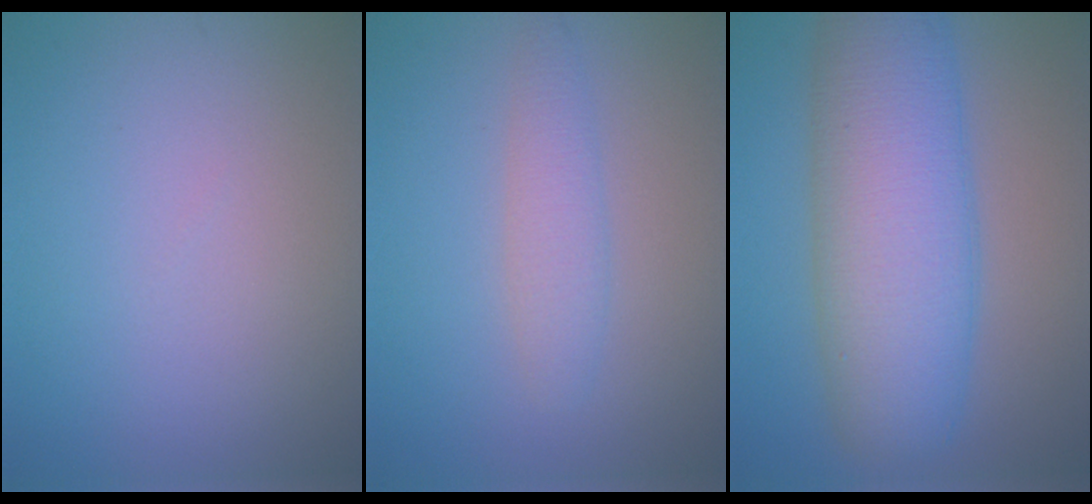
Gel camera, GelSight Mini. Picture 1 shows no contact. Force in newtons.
{"total": 2.1, "press": 2.1, "slide": 0.1}
{"total": 10.4, "press": 10.4, "slide": 0.3}